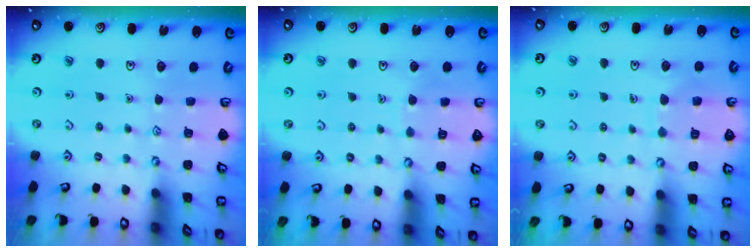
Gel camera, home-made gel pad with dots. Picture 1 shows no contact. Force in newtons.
{"total": 3.3, "press": 3.3, "slide": 0.3}
{"total": 6.6, "press": 6.6, "slide": 0.5}